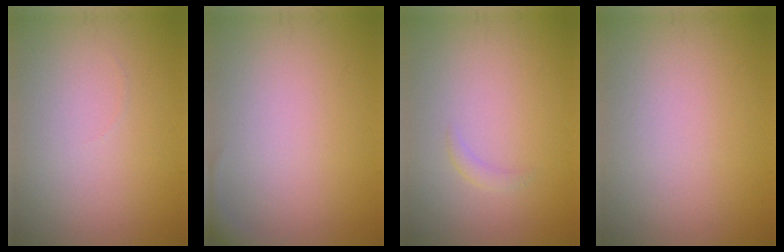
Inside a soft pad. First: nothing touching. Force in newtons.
{"total": 1.1, "press": 1.1, "slide": 0.1}
{"total": 0.8, "press": 0.8, "slide": 0.0}
{"total": 0.0}